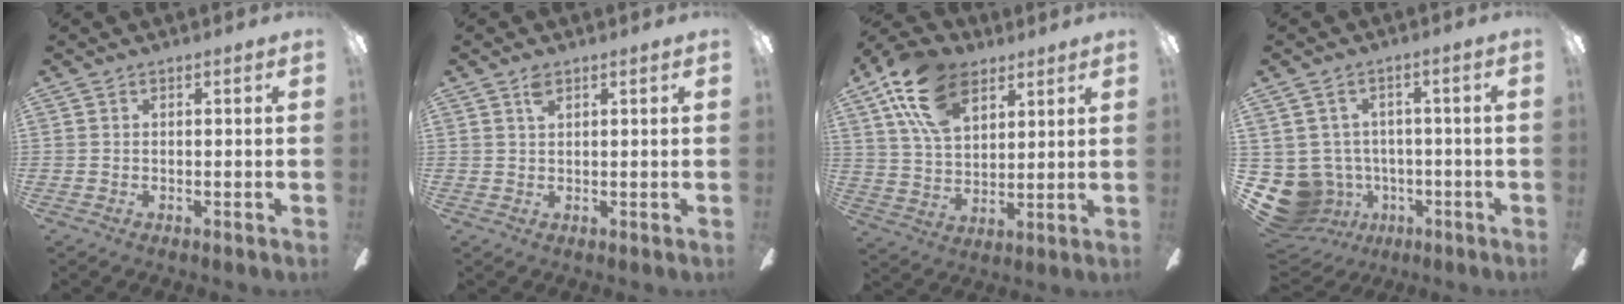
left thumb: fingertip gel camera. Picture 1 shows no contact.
{"total": 1.9, "force": [1.3, 0.9, 1.2], "torque": [-0.027, 0.001, 0.023]}
{"total": 17.3, "force": [9.7, 10.1, 10.2], "torque": [-0.197, -0.020, 0.179]}
{"total": 10.2, "force": [-3.3, 9.1, 3.4], "torque": [-0.110, 0.012, -0.051]}